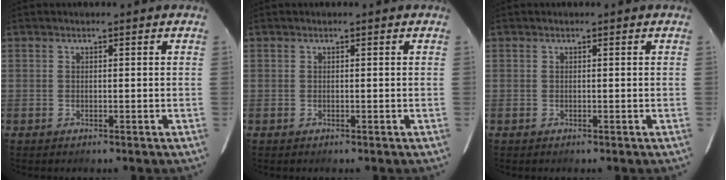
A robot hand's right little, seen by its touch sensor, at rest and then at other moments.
{"total": 0.0}
{"total": 0.0}